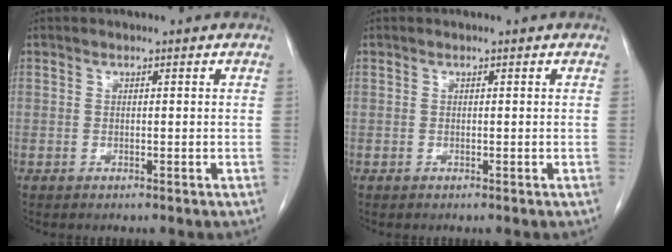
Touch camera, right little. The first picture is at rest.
{"total": 0.0}